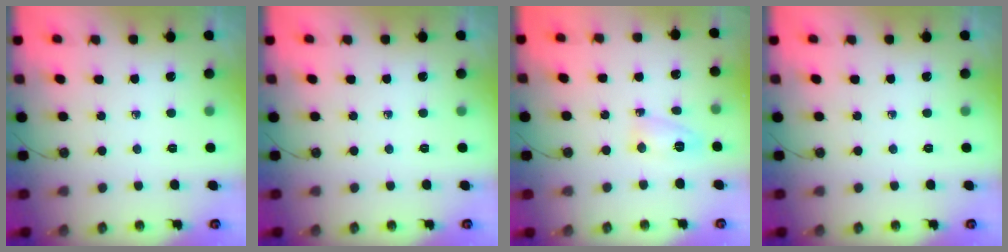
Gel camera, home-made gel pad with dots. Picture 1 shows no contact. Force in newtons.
{"total": 0.0}
{"total": 4.0, "press": 3.7, "slide": 1.7}
{"total": 0.0}